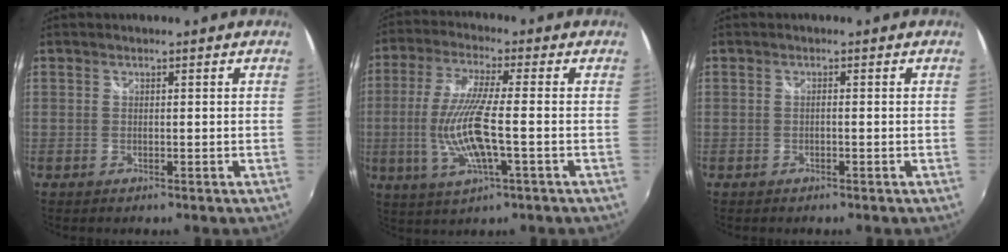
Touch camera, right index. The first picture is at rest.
{"total": 11.9, "force": [-2.4, 1.5, 11.5], "torque": [-0.232, -0.014, -0.039]}
{"total": 0.6, "force": [-0.4, 0.1, 0.4], "torque": [-0.007, 0.003, -0.007]}